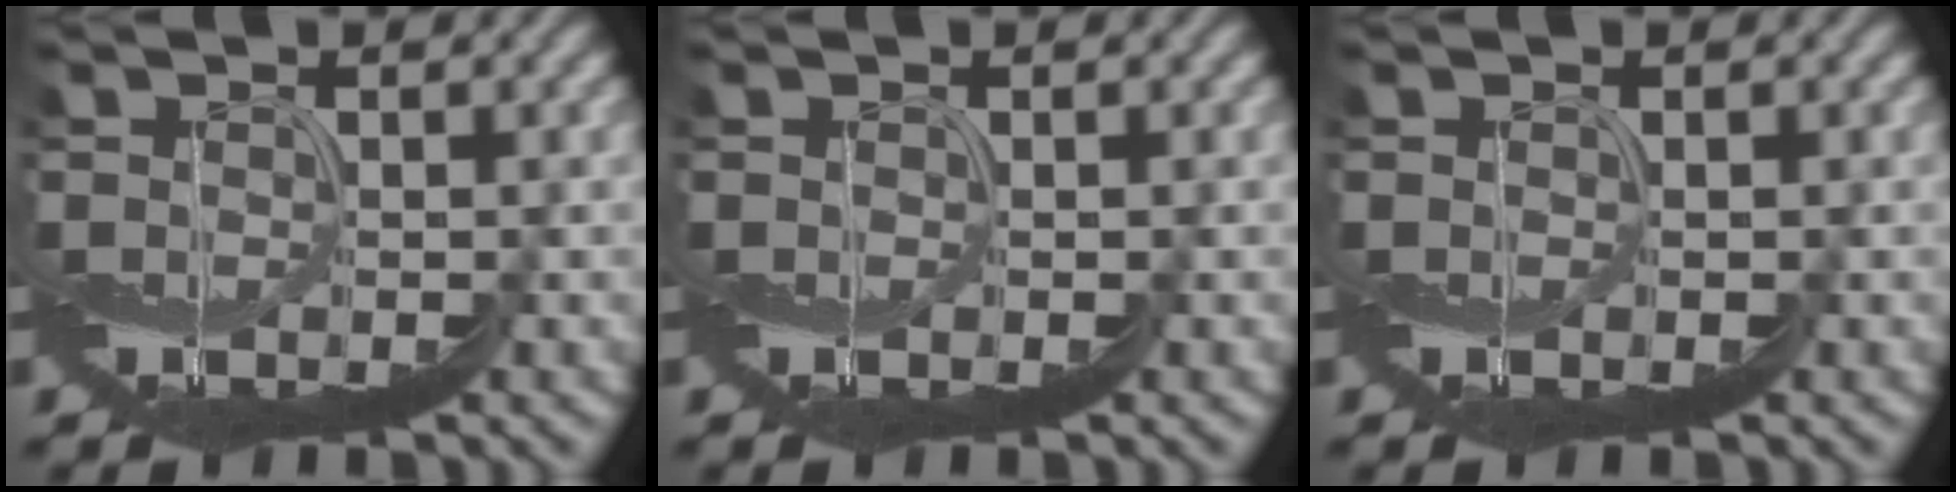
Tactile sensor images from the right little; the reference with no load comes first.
{"total": 0.0}
{"total": 0.0}